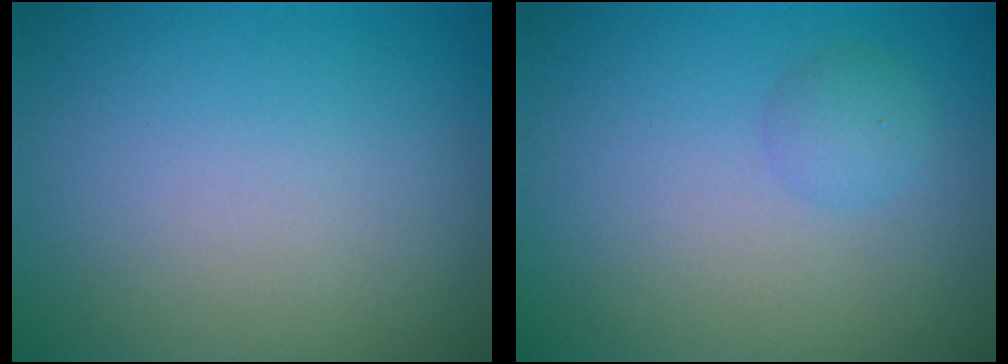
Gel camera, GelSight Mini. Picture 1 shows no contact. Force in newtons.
{"total": 1.4, "press": 1.3, "slide": 0.2}